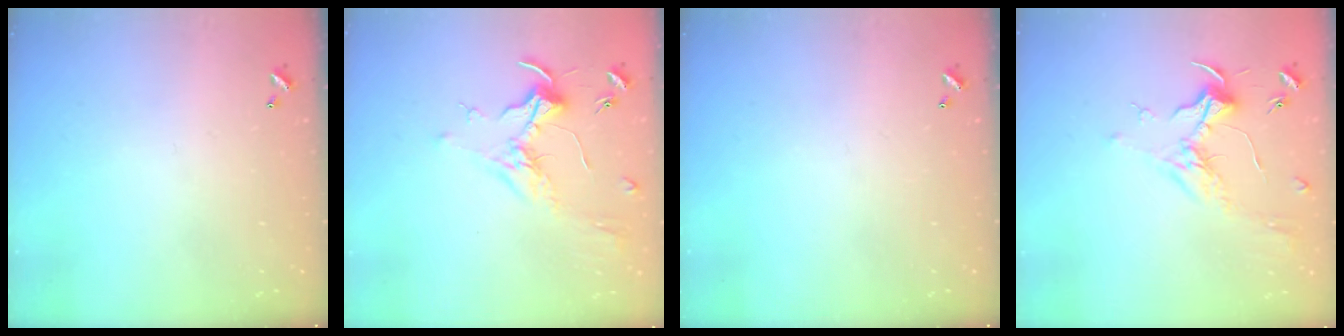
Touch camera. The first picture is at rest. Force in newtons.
{"total": 1.9, "press": 1.8, "slide": 0.8}
{"total": 0.0}
{"total": 1.7, "press": 1.5, "slide": 0.7}